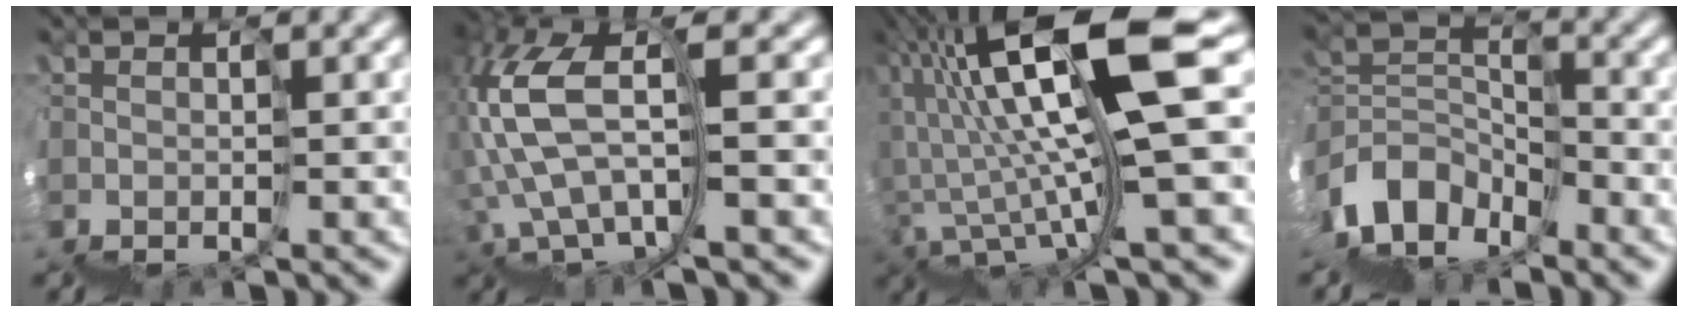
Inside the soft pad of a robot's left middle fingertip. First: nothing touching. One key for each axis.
{"total": 6.2, "fx": 2.0, "fy": 2.9, "fz": 5.1, "tx": -0.130, "ty": 0.026, "tz": 0.035}
{"total": 10.1, "fx": 4.0, "fy": 0.8, "fz": 9.3, "tx": -0.143, "ty": 0.045, "tz": 0.079}
{"total": 3.1, "fx": -2.3, "fy": 1.9, "fz": -0.9, "tx": 0.024, "ty": 0.028, "tz": -0.061}